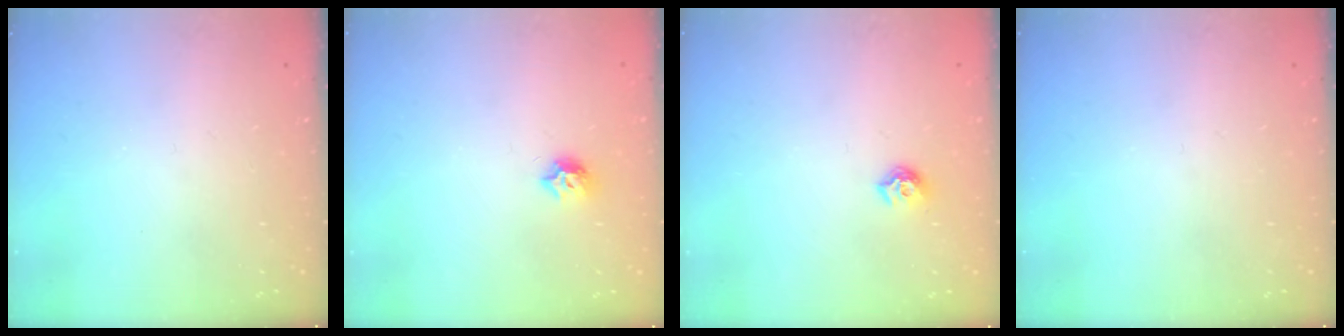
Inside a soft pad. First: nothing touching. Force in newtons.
{"total": 6.4, "press": 6.4, "slide": 0.3}
{"total": 6.9, "press": 6.8, "slide": 0.7}
{"total": 0.0}